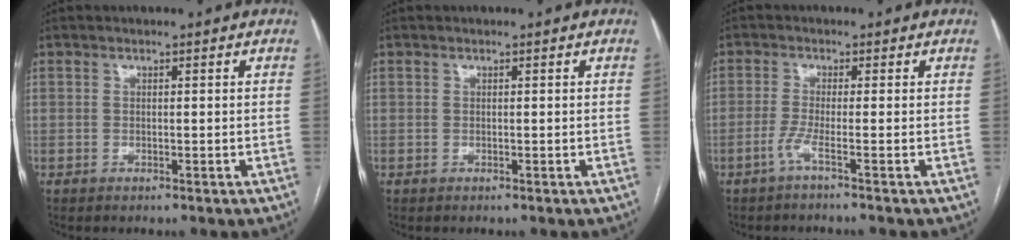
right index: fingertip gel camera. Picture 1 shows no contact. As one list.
[{"total": 0.0}, {"total": 2.4, "force": [-1.4, -1.0, 1.7], "torque": [-0.037, -0.002, -0.034]}]